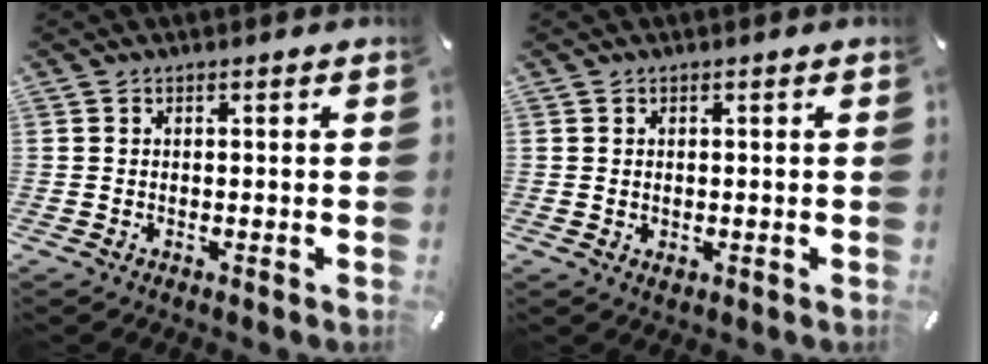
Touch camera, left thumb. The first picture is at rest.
{"total": 0.7, "force": [0.0, 0.6, 0.4], "torque": [-0.008, 0.002, 0.000]}